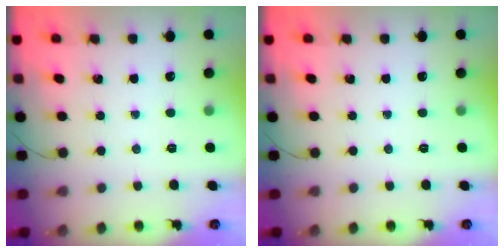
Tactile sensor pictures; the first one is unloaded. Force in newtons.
{"total": 0.0}